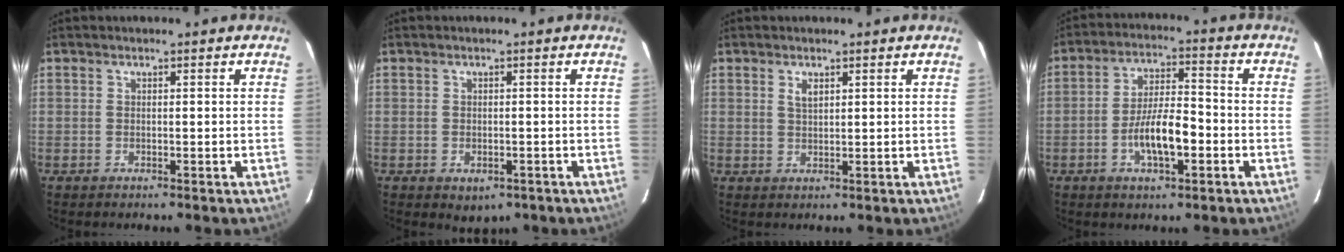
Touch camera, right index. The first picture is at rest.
{"total": 3.4, "force": [-1.5, 2.6, 1.7], "torque": [-0.034, -0.006, -0.009]}
{"total": 1.9, "force": [0.9, 0.8, 1.4], "torque": [-0.025, 0.002, 0.017]}
{"total": 9.1, "force": [-3.2, 2.8, 8.1], "torque": [-0.158, 0.003, -0.054]}